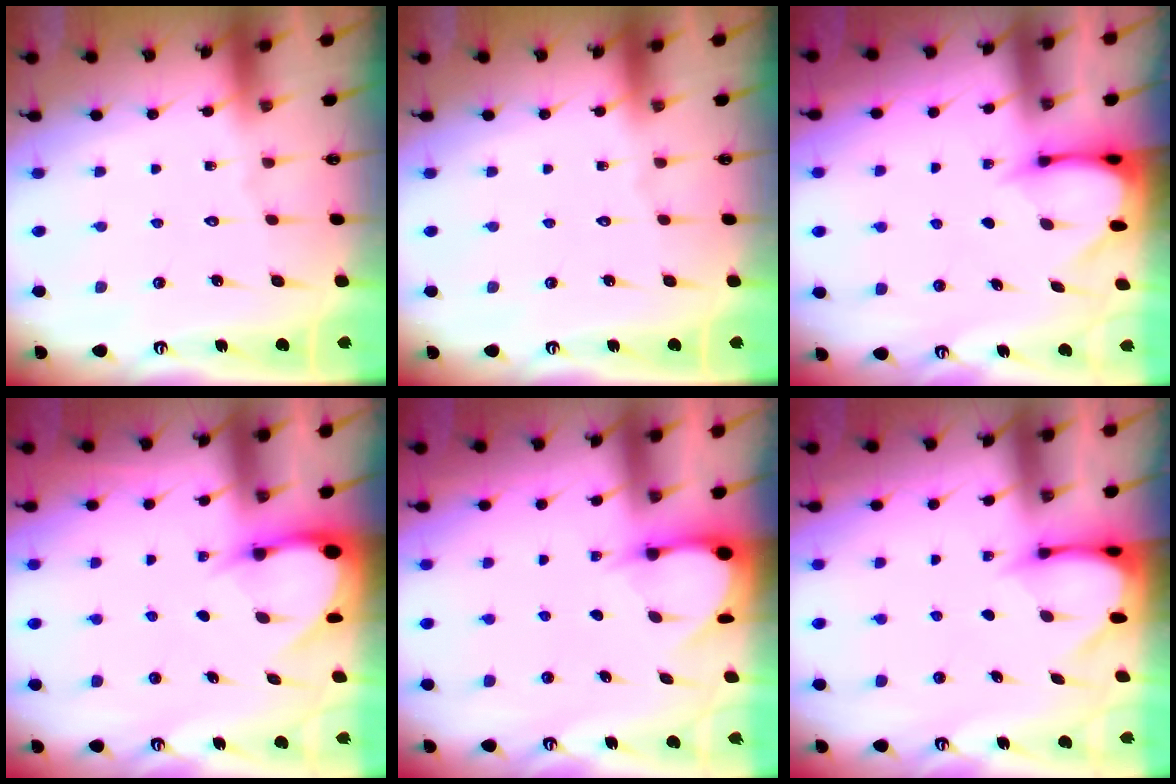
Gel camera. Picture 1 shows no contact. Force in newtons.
{"total": 0.0}
{"total": 3.3, "press": 3.3, "slide": 0.3}
{"total": 4.2, "press": 4.2, "slide": 0.3}
{"total": 3.3, "press": 3.3, "slide": 0.3}
{"total": 3.4, "press": 3.4, "slide": 0.3}